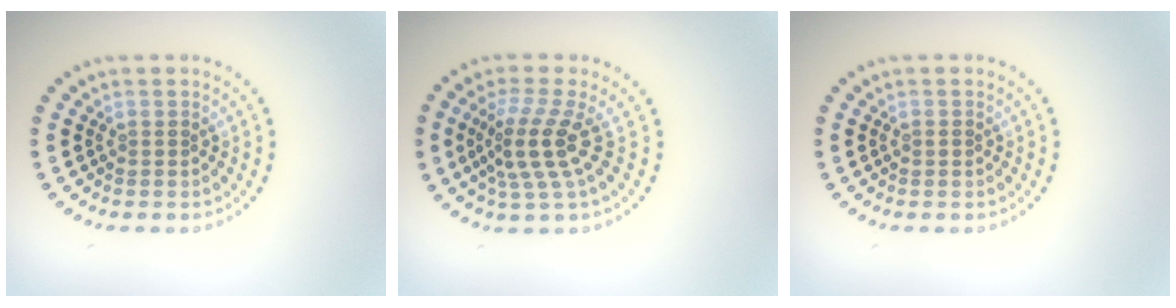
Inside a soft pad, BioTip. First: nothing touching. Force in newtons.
{"total": 3.9, "press": 3.0, "slide": 2.5}
{"total": 0.6, "press": 0.6, "slide": 0.2}